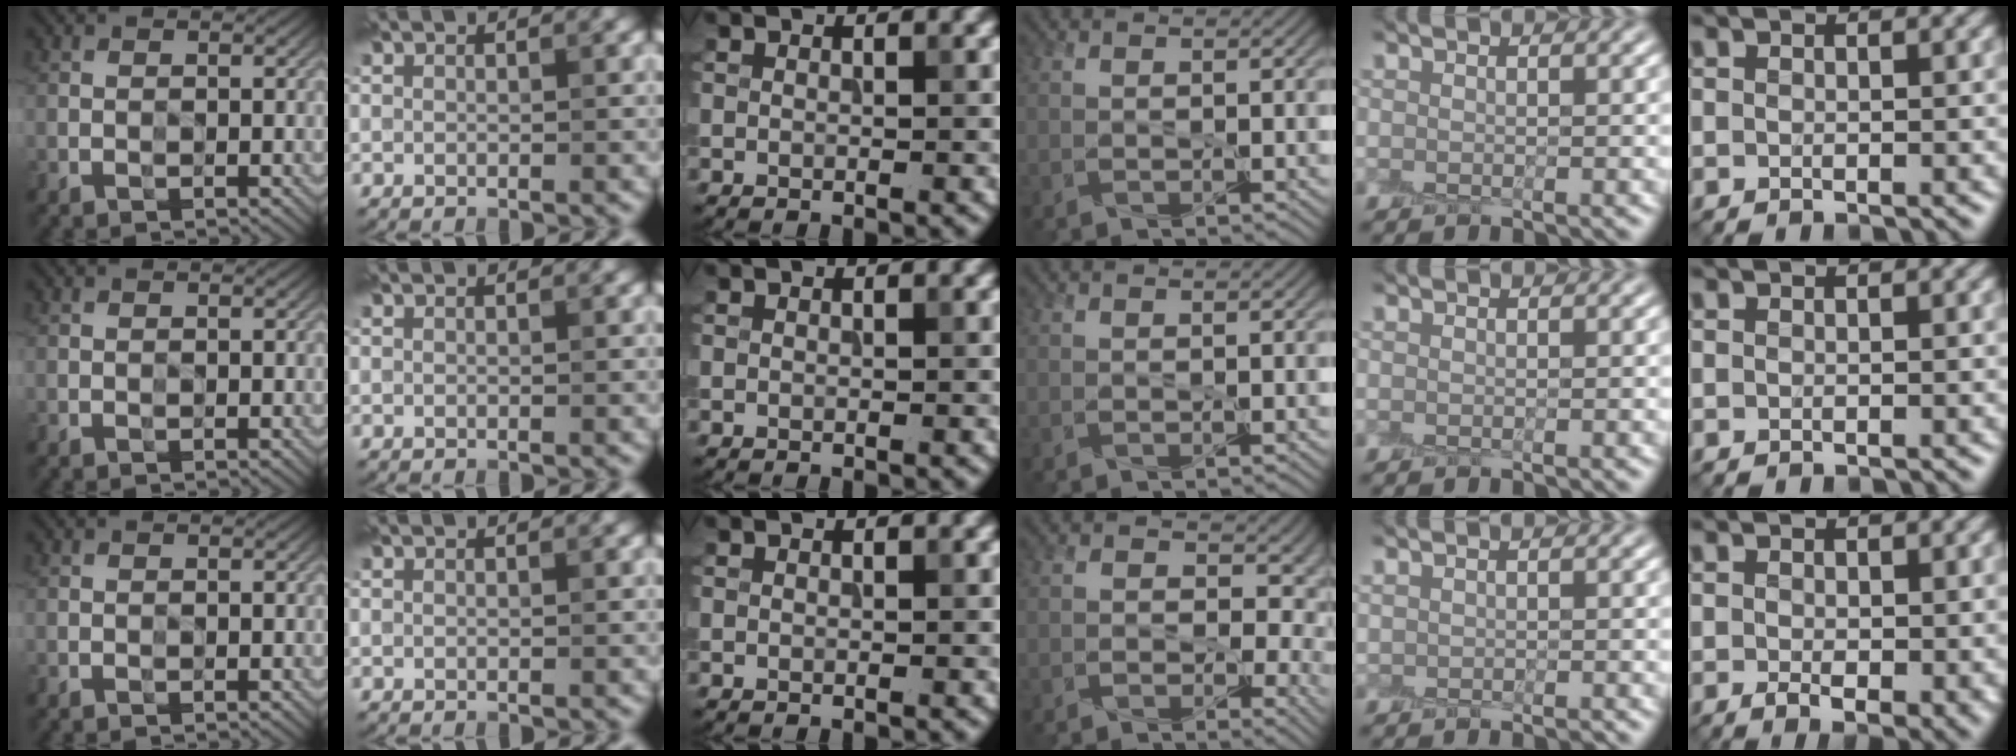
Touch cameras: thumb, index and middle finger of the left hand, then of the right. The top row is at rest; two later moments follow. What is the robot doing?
{"motion": "peel", "object": "aluminum foil"}